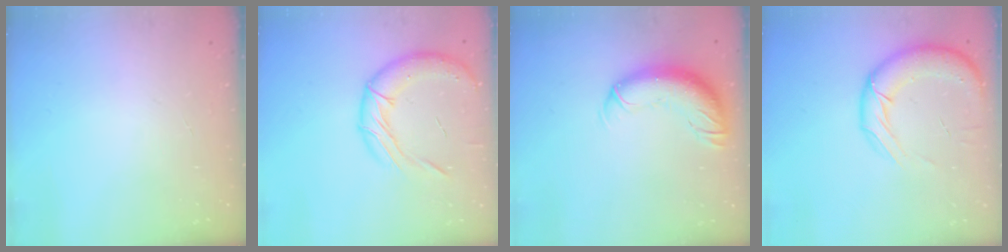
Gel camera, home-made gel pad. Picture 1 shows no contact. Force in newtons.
{"total": 16.1, "press": 15.9, "slide": 2.5}
{"total": 13.1, "press": 12.8, "slide": 2.9}
{"total": 15.3, "press": 14.8, "slide": 3.8}